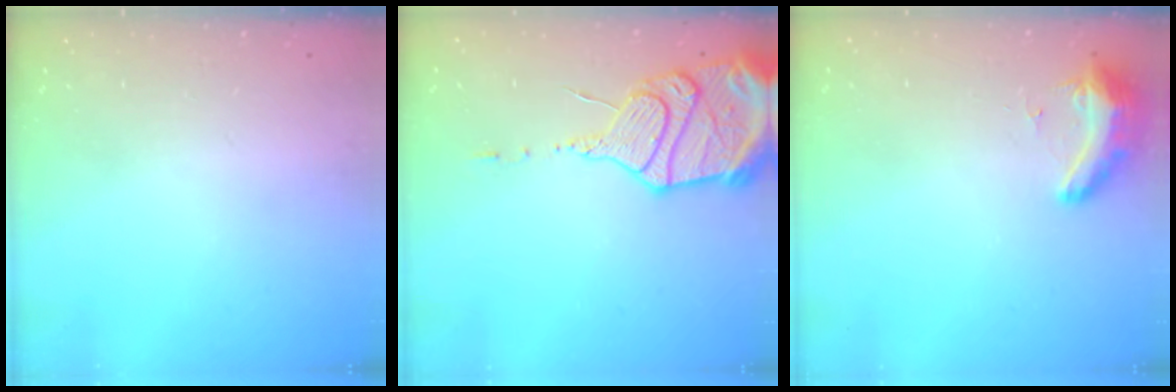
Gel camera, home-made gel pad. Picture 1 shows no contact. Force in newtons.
{"total": 17.0, "press": 16.9, "slide": 1.6}
{"total": 11.0, "press": 9.7, "slide": 5.3}